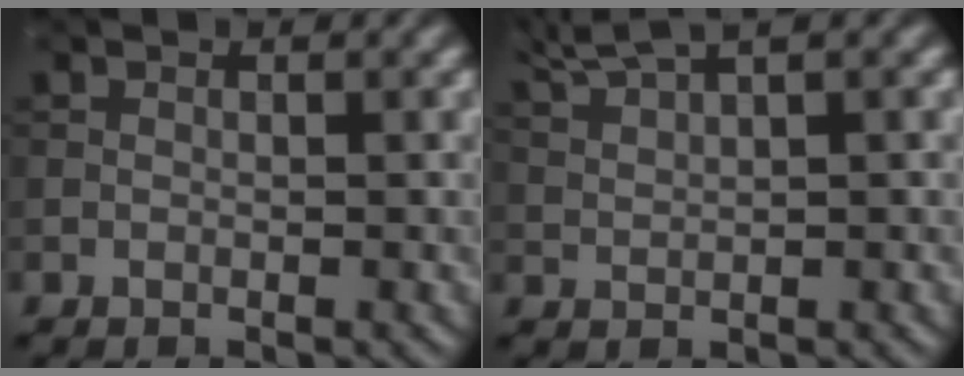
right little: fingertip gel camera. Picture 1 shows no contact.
{"total": 4.3, "force": [3.6, 0.6, 2.4], "torque": [-0.055, 0.015, 0.065]}